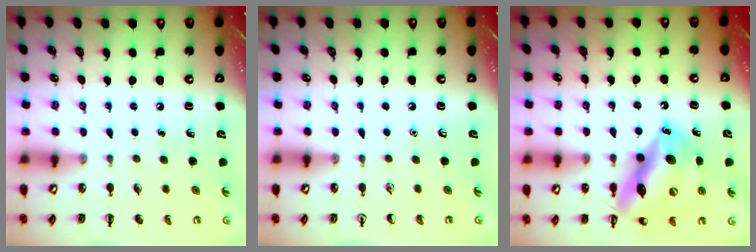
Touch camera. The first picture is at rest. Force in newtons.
{"total": 0.0}
{"total": 16.6, "press": 16.4, "slide": 2.4}